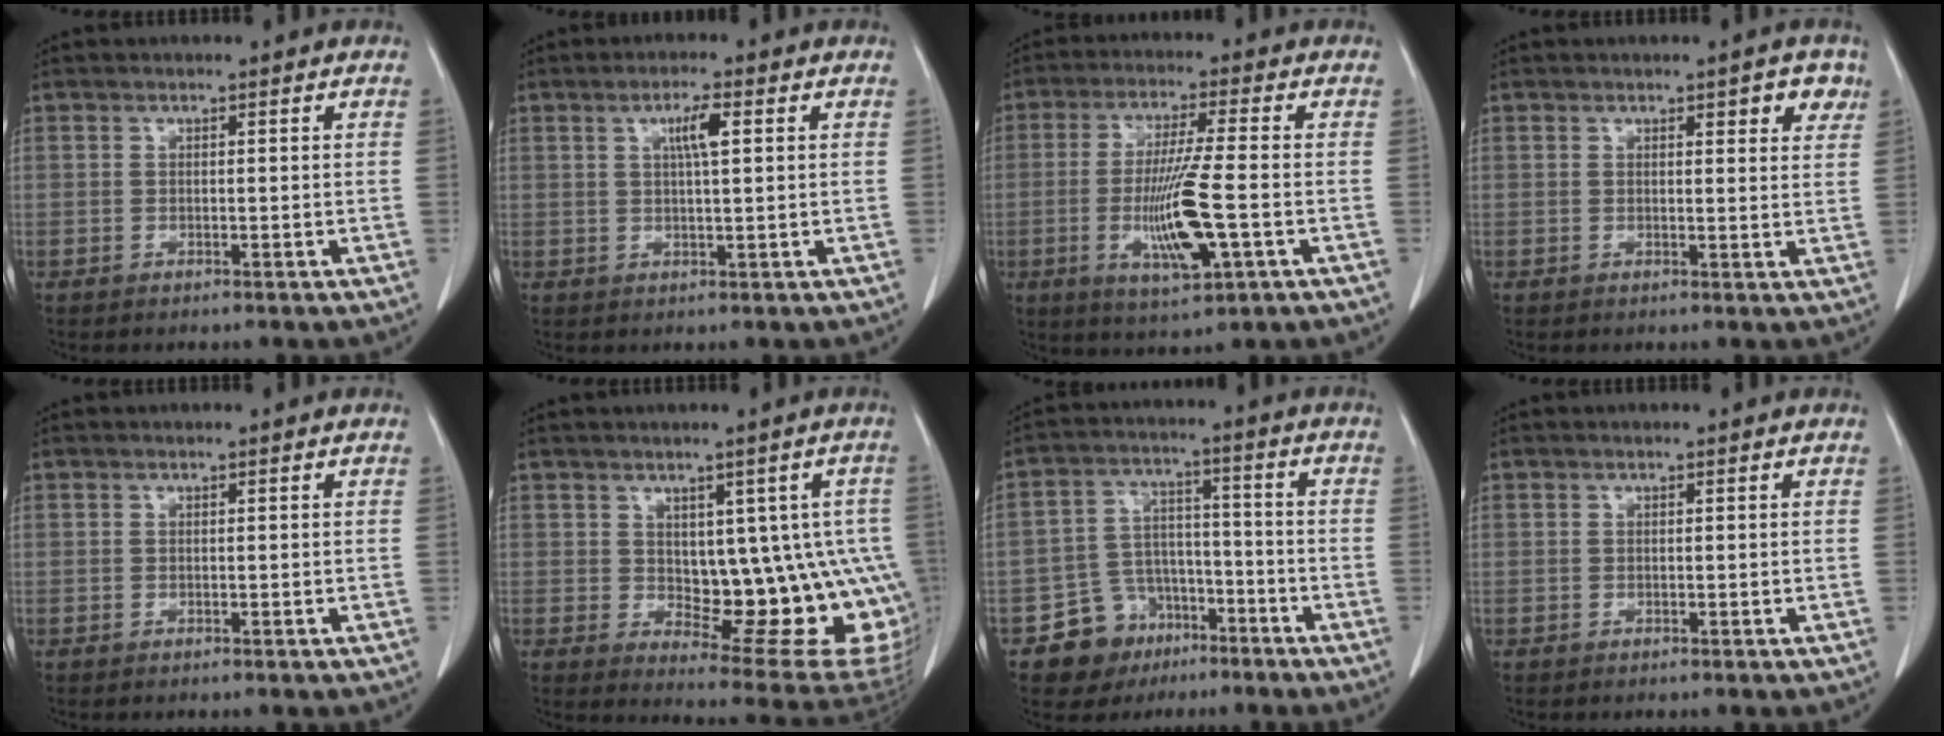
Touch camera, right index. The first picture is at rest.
{"total": 3.7, "force": [1.2, 0.3, 3.5], "torque": [-0.063, 0.002, 0.021]}
{"total": 11.0, "force": [-2.5, 0.7, 10.7], "torque": [-0.199, -0.014, -0.042]}
{"total": 3.5, "force": [2.0, 1.1, 2.6], "torque": [-0.027, -0.002, 0.023]}
{"total": 0.0}
{"total": 15.4, "force": [-0.1, 7.2, 13.6], "torque": [-0.118, 0.010, 0.024]}
{"total": 8.9, "force": [-5.2, 7.0, 1.8], "torque": [-0.032, 0.026, -0.076]}
{"total": 0.0}